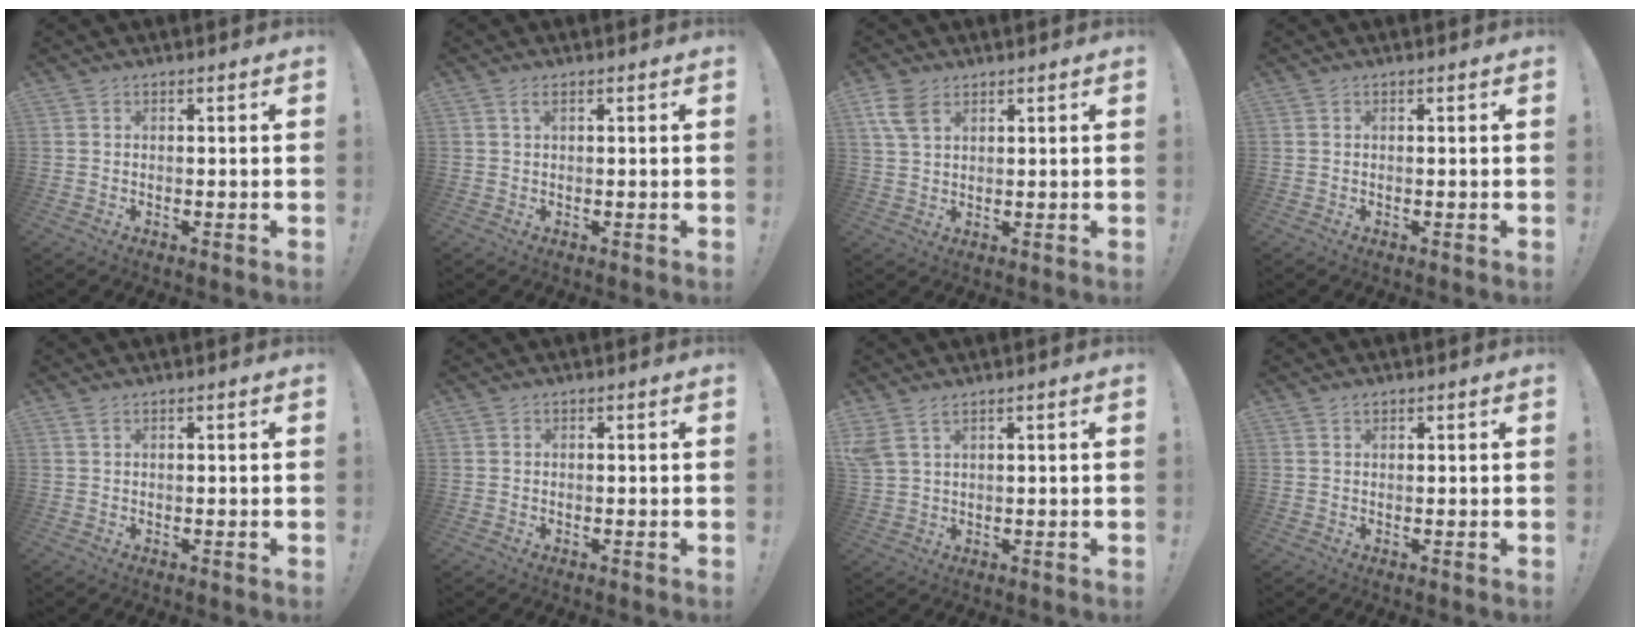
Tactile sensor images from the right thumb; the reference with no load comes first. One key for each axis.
{"total": 1.5, "fx": 0.5, "fy": 0.5, "fz": 1.4, "tx": -0.029, "ty": 0.002, "tz": 0.008}
{"total": 6.8, "fx": 3.6, "fy": 3.9, "fz": 4.2, "tx": -0.075, "ty": -0.005, "tz": 0.073}
{"total": 0.0}
{"total": 1.2, "fx": 0.7, "fy": 0.5, "fz": 0.8, "tx": -0.022, "ty": 0.004, "tz": 0.015}
{"total": 0.0}
{"total": 4.4, "fx": 2.9, "fy": 1.6, "fz": 3.0, "tx": -0.065, "ty": -0.006, "tz": 0.060}
{"total": 0.9, "fx": 0.7, "fy": 0.5, "fz": 0.3, "tx": -0.006, "ty": 0.000, "tz": 0.013}